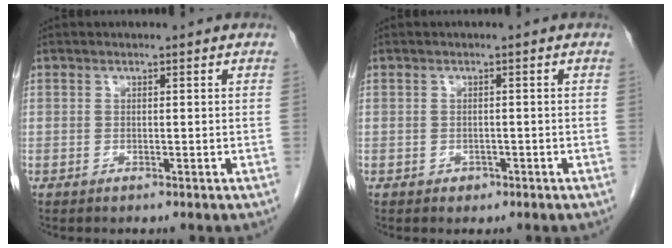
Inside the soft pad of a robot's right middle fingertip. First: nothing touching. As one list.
[{"total": 1.0, "force": [-0.5, 0.8, 0.3], "torque": [-0.005, 0.002, -0.006]}]